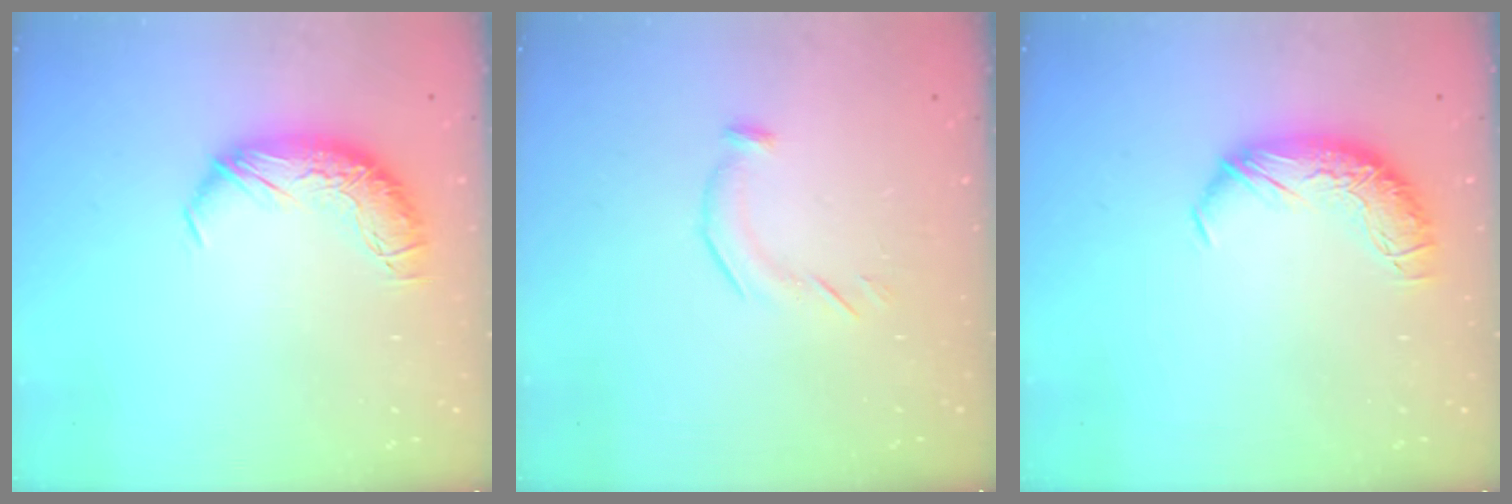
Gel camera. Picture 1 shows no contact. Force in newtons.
{"total": 5.3, "press": 5.2, "slide": 1.0}
{"total": 0.0}